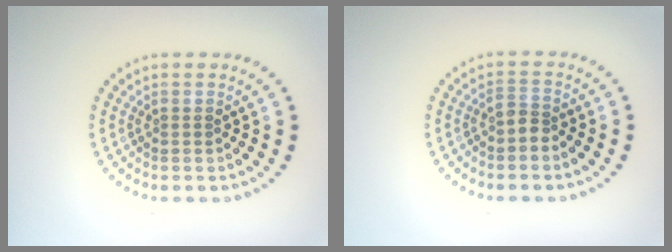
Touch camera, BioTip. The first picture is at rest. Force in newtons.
{"total": 1.5, "press": 1.1, "slide": 1.0}